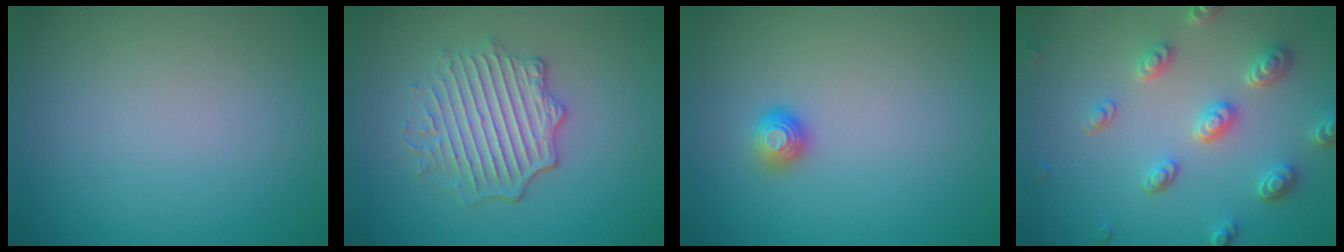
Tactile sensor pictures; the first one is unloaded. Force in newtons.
{"total": 4.5, "press": 3.9, "slide": 2.3}
{"total": 1.1, "press": 1.1, "slide": 0.4}
{"total": 4.5, "press": 3.6, "slide": 2.7}